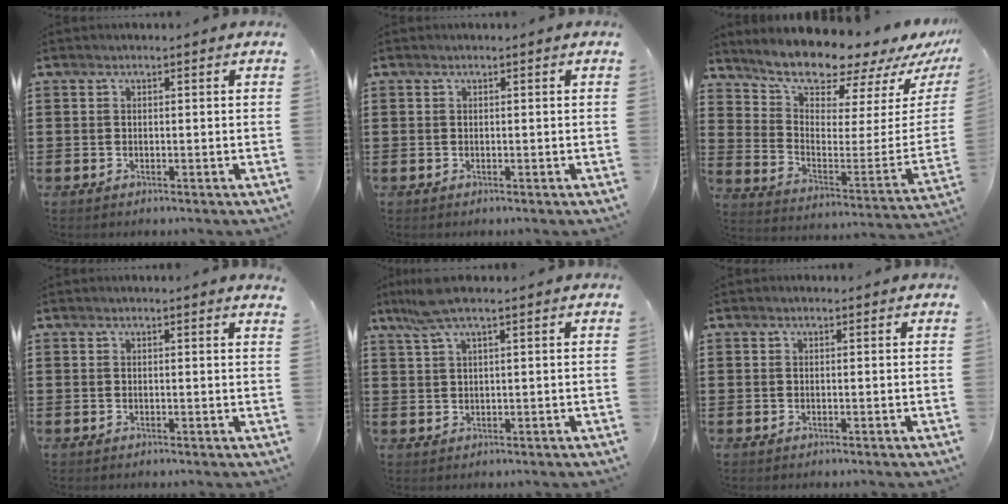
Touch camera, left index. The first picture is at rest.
{"total": 0.0}
{"total": 8.8, "force": [8.6, 0.9, 1.8], "torque": [-0.055, -0.094, 0.141]}
{"total": 0.7, "force": [0.6, -0.1, 0.3], "torque": [-0.008, -0.002, 0.011]}
{"total": 4.4, "force": [2.7, 0.4, 3.4], "torque": [-0.079, 0.003, 0.048]}
{"total": 0.0}